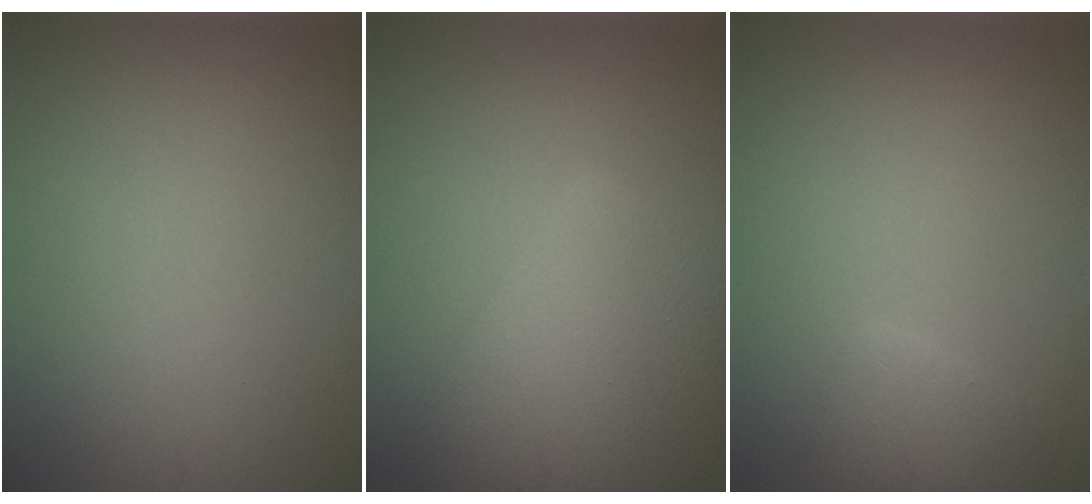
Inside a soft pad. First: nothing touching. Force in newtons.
{"total": 7.0, "press": 7.0, "slide": 0.5}
{"total": 1.9, "press": 1.9, "slide": 0.2}